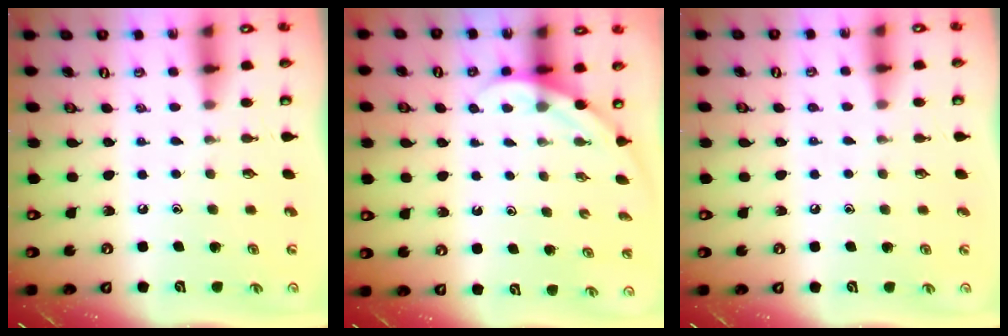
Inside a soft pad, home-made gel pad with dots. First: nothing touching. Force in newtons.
{"total": 3.4, "press": 3.4, "slide": 0.1}
{"total": 2.7, "press": 2.7, "slide": 0.2}